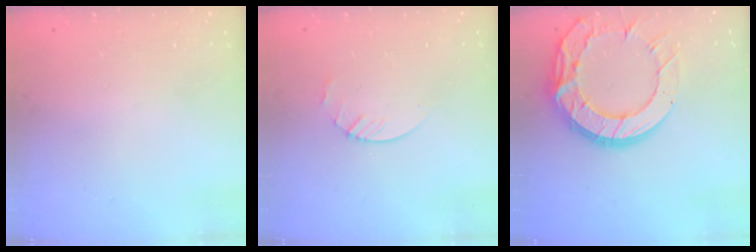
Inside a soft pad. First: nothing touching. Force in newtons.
{"total": 3.0, "press": 2.9, "slide": 0.3}
{"total": 18.8, "press": 18.7, "slide": 1.6}